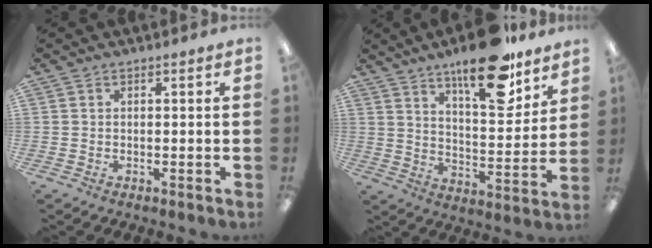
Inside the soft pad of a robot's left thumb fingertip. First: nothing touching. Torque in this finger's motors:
{"motor_torque": [1.20, 0.36, 1.49, -1.33, 0.13]}